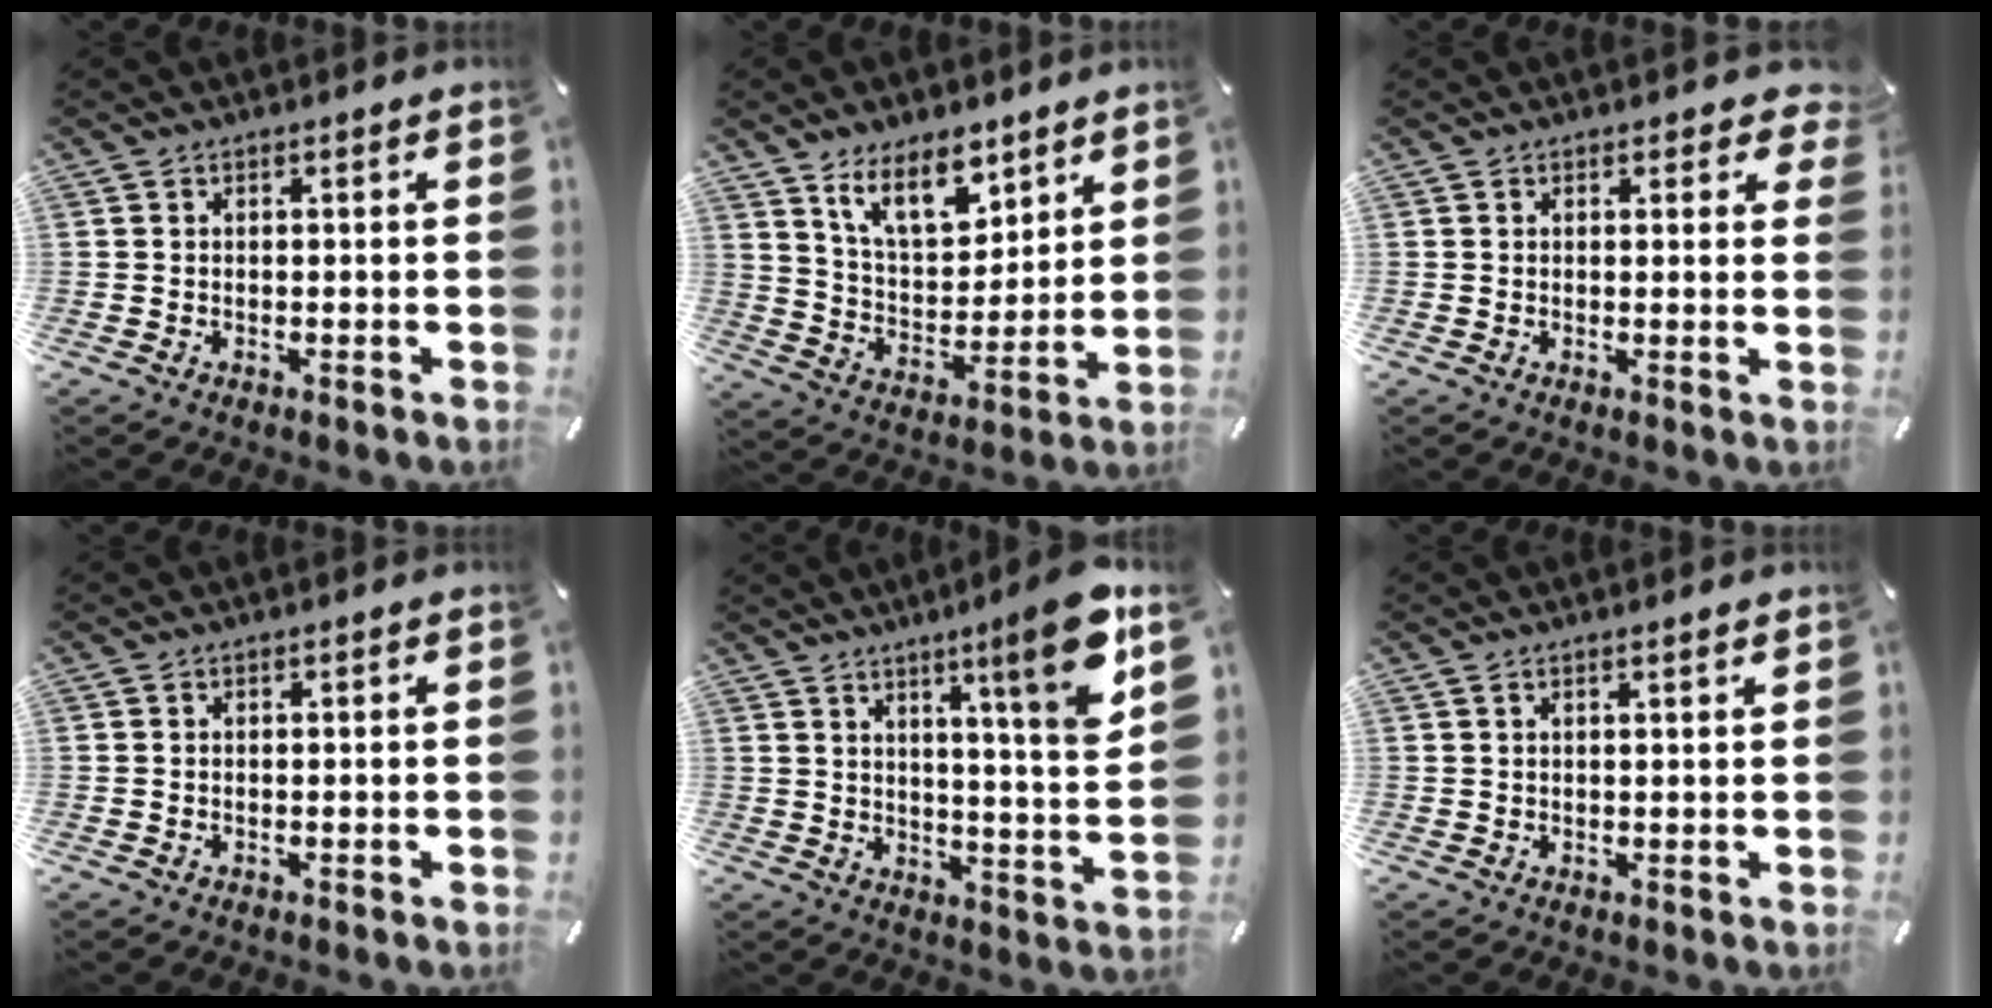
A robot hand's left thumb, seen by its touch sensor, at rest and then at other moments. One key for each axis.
{"total": 12.9, "fx": 9.0, "fy": 6.4, "fz": 6.6, "tx": -0.117, "ty": -0.045, "tz": 0.167}
{"total": 2.4, "fx": 1.4, "fy": 1.5, "fz": 1.2, "tx": -0.005, "ty": -0.003, "tz": 0.019}
{"total": 0.0}
{"total": 13.7, "fx": 9.0, "fy": 0.3, "fz": 10.4, "tx": -0.146, "ty": -0.061, "tz": 0.131}
{"total": 1.1, "fx": 0.8, "fy": 0.1, "fz": 0.8, "tx": -0.016, "ty": -0.002, "tz": 0.014}